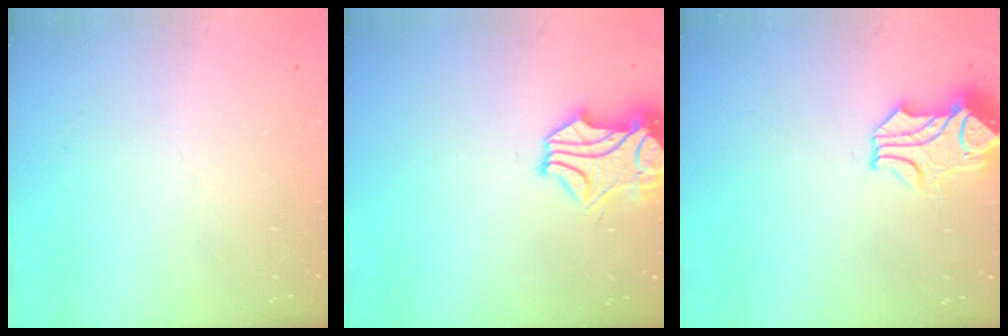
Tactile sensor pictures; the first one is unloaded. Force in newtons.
{"total": 2.0, "press": 1.3, "slide": 1.5}
{"total": 1.5, "press": 0.8, "slide": 1.3}